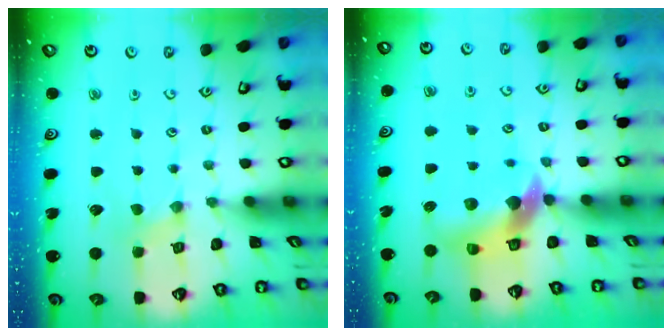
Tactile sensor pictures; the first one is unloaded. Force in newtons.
{"total": 10.0, "press": 9.9, "slide": 1.6}